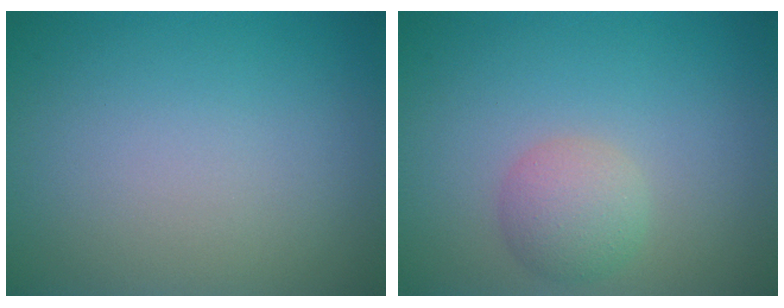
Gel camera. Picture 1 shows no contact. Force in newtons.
{"total": 2.7, "press": 2.6, "slide": 0.2}